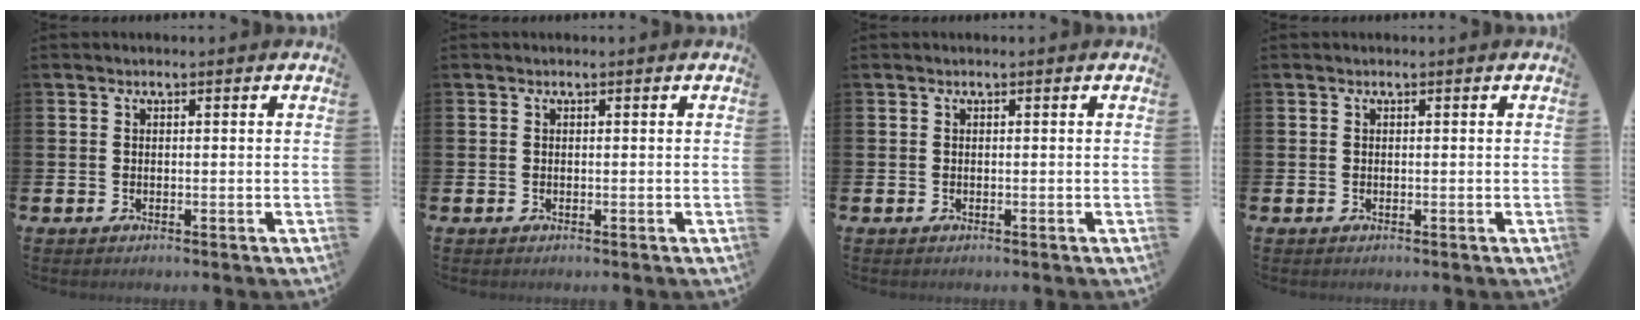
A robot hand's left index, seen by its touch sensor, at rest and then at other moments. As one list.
[{"total": 0.0}, {"total": 0.0}, {"total": 0.0}]